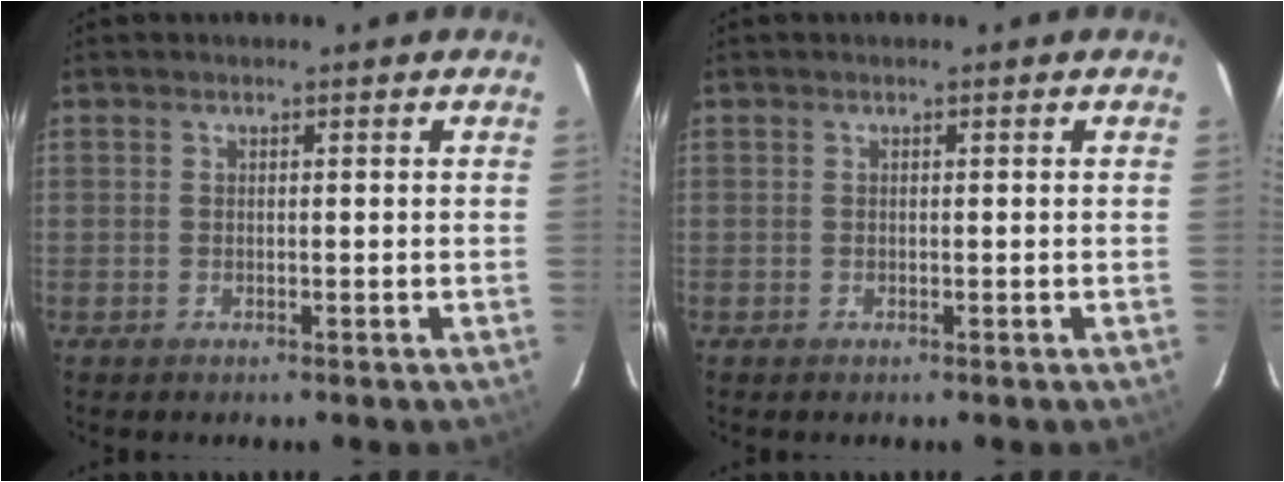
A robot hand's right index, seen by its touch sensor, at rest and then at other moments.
{"total": 0.0}